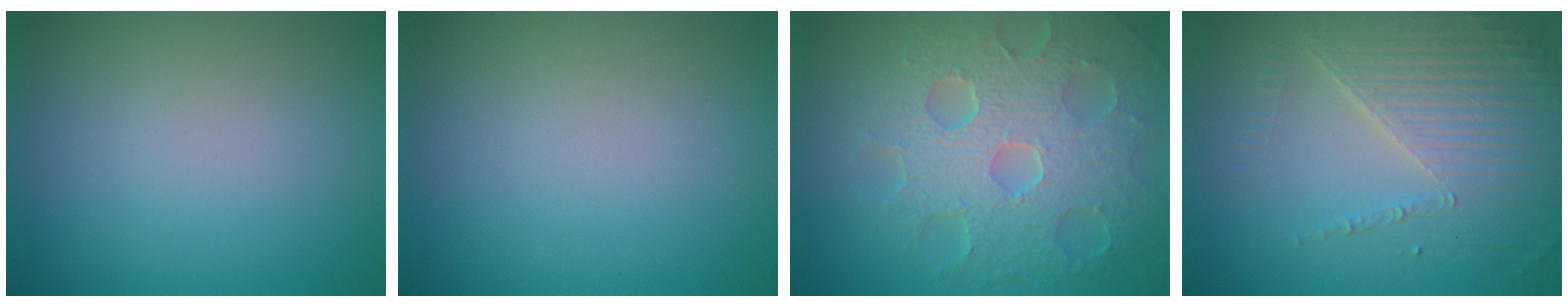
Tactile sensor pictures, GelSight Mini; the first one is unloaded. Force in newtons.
{"total": 0.0}
{"total": 8.6, "press": 6.1, "slide": 6.1}
{"total": 4.4, "press": 3.9, "slide": 2.2}